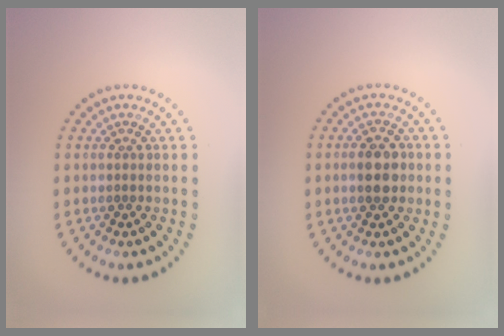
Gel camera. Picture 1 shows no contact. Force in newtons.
{"total": 2.8, "press": 2.8, "slide": 0.2}